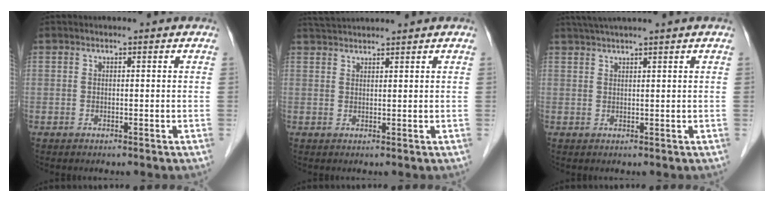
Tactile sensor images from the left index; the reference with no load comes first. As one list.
[{"total": 4.0, "force": [3.9, -0.4, 0.9], "torque": [-0.017, 0.031, 0.074]}, {"total": 4.8, "force": [3.9, -1.1, 2.5], "torque": [-0.038, 0.027, 0.072]}]